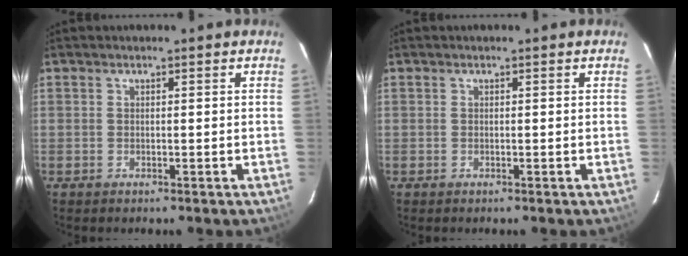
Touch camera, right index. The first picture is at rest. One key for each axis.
{"total": 0.0}